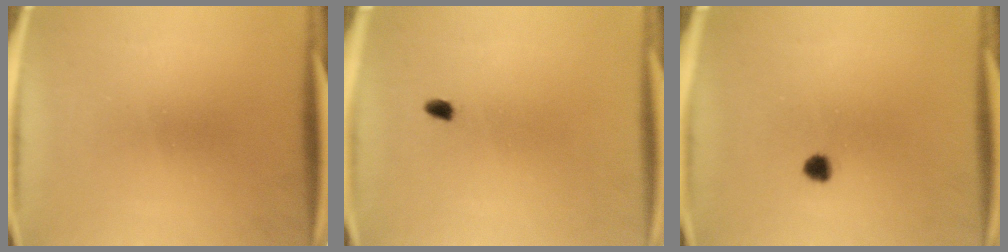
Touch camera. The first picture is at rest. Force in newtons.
{"total": 1.2}
{"total": 1.9}